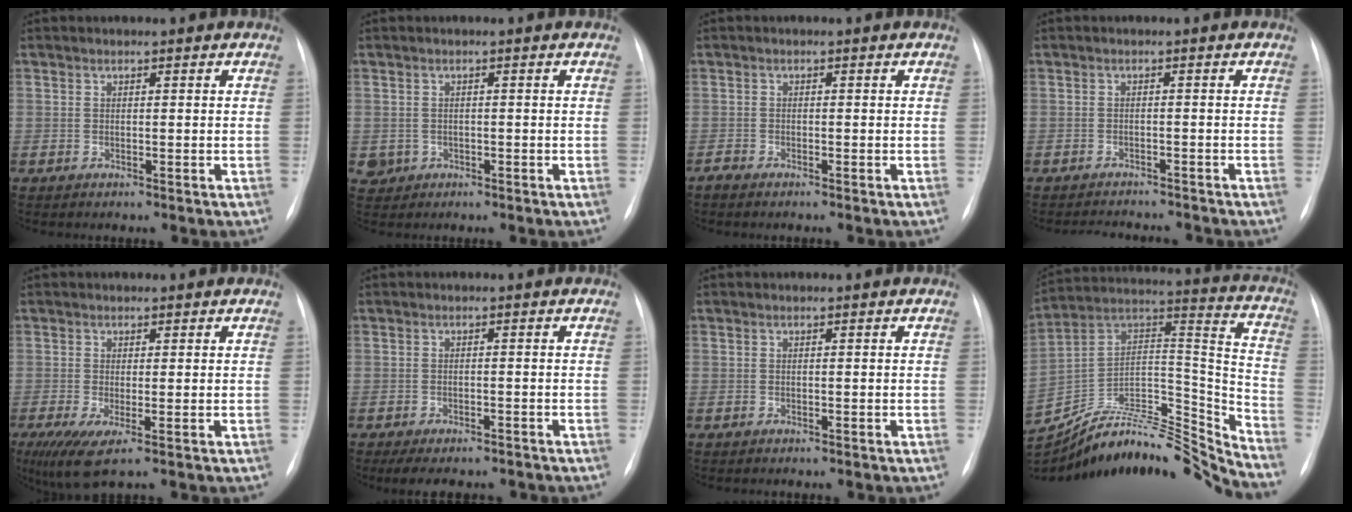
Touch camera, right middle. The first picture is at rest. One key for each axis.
{"total": 2.2, "fx": -0.6, "fy": 2.1, "fz": 0.3, "tx": -0.004, "ty": 0.005, "tz": -0.005}
{"total": 1.1, "fx": -1.0, "fy": 0.1, "fz": 0.4, "tx": -0.014, "ty": -0.002, "tz": -0.020}
{"total": 5.4, "fx": -5.3, "fy": 0.8, "fz": 0.8, "tx": -0.007, "ty": -0.001, "tz": -0.072}
{"total": 4.8, "fx": -1.9, "fy": 1.0, "fz": 4.3, "tx": -0.083, "ty": -0.017, "tz": -0.030}
{"total": 8.0, "fx": -6.8, "fy": 2.6, "fz": 3.1, "tx": -0.040, "ty": -0.004, "tz": -0.087}
{"total": 0.6, "fx": -0.5, "fy": 0.1, "fz": 0.3, "tx": -0.006, "ty": -0.001, "tz": -0.008}
{"total": 28.3, "fx": -26.5, "fy": 3.3, "fz": 9.5, "tx": -0.168, "ty": 0.026, "tz": -0.422}